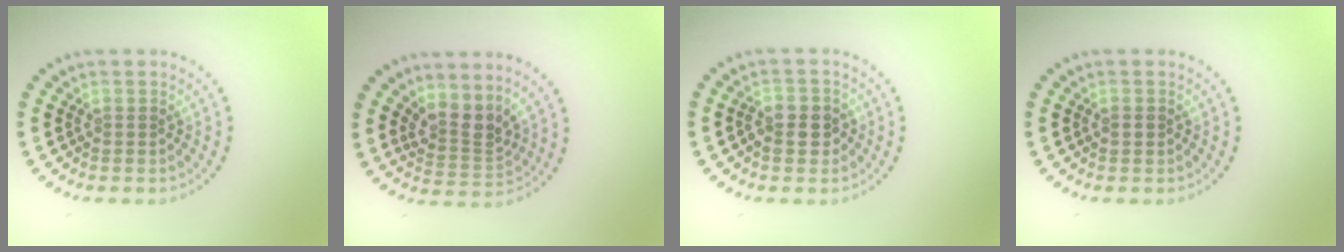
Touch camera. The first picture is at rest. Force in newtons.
{"total": 2.8, "press": 2.1, "slide": 1.9}
{"total": 2.6, "press": 2.5, "slide": 0.7}
{"total": 1.1, "press": 1.1, "slide": 0.0}